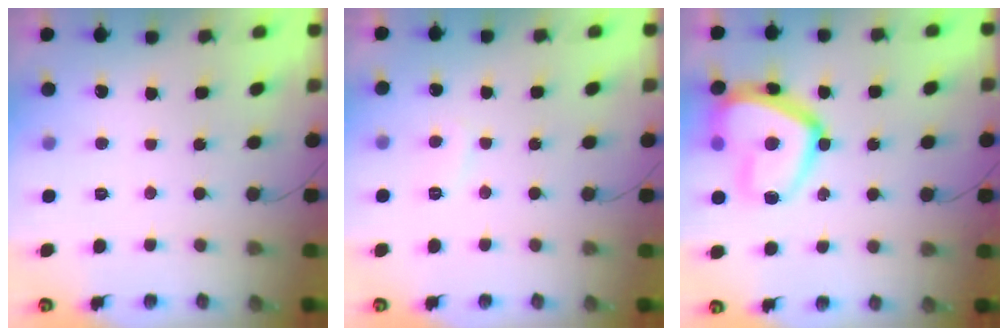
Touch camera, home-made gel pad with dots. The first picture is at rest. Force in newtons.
{"total": 2.6, "press": 2.5, "slide": 0.7}
{"total": 18.4, "press": 18.3, "slide": 1.7}